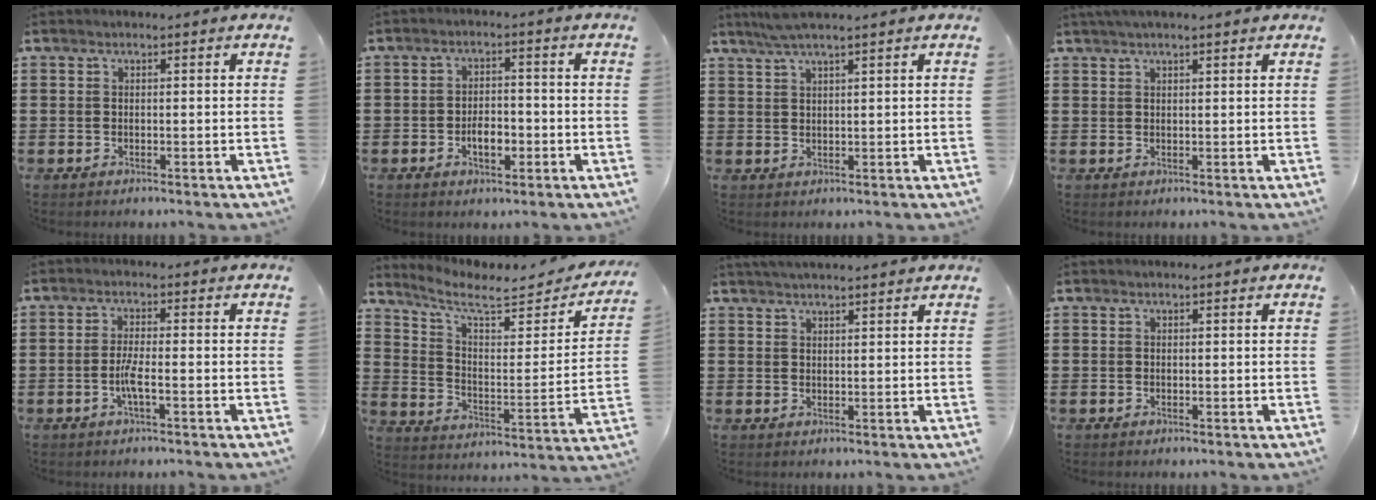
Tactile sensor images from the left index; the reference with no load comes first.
{"total": 4.0, "force": [-1.3, 2.1, 3.1], "torque": [-0.049, 0.000, -0.026]}
{"total": 3.1, "force": [2.5, -0.2, 1.8], "torque": [-0.041, 0.001, 0.046]}
{"total": 1.7, "force": [1.4, 0.1, 1.0], "torque": [-0.022, 0.002, 0.026]}
{"total": 3.4, "force": [-1.2, 0.4, 3.1], "torque": [-0.071, -0.005, -0.026]}
{"total": 7.4, "force": [5.8, 1.7, 4.3], "torque": [-0.103, -0.036, 0.095]}
{"total": 2.3, "force": [2.3, -0.1, 0.5], "torque": [-0.015, -0.001, 0.044]}
{"total": 0.0}